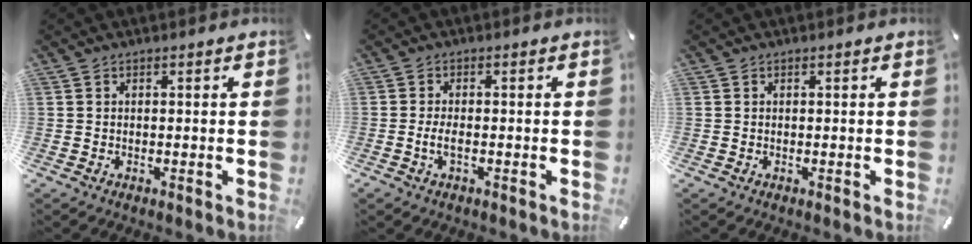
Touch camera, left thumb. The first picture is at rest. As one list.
[{"total": 2.8, "force": [-1.0, 1.0, 2.5], "torque": [-0.050, 0.002, -0.019]}, {"total": 0.0}]